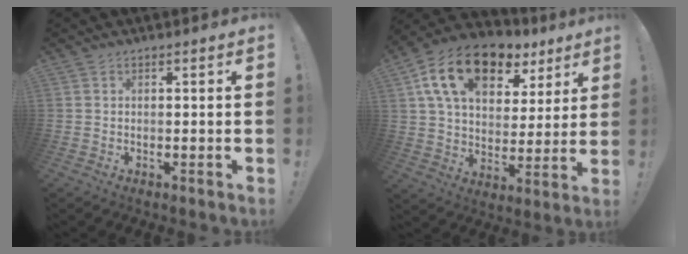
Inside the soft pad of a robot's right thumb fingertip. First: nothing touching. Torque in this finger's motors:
{"motor_torque": [-0.29, 1.92, 0.92, -0.18, 0.17]}